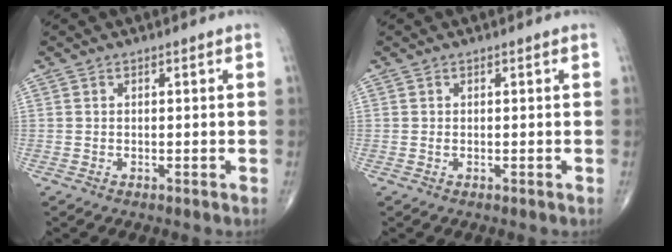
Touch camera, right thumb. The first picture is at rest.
{"total": 0.0}